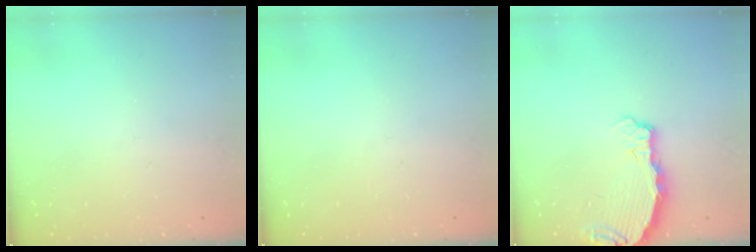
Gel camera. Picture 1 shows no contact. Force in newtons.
{"total": 0.0}
{"total": 3.8, "press": 3.8, "slide": 0.4}